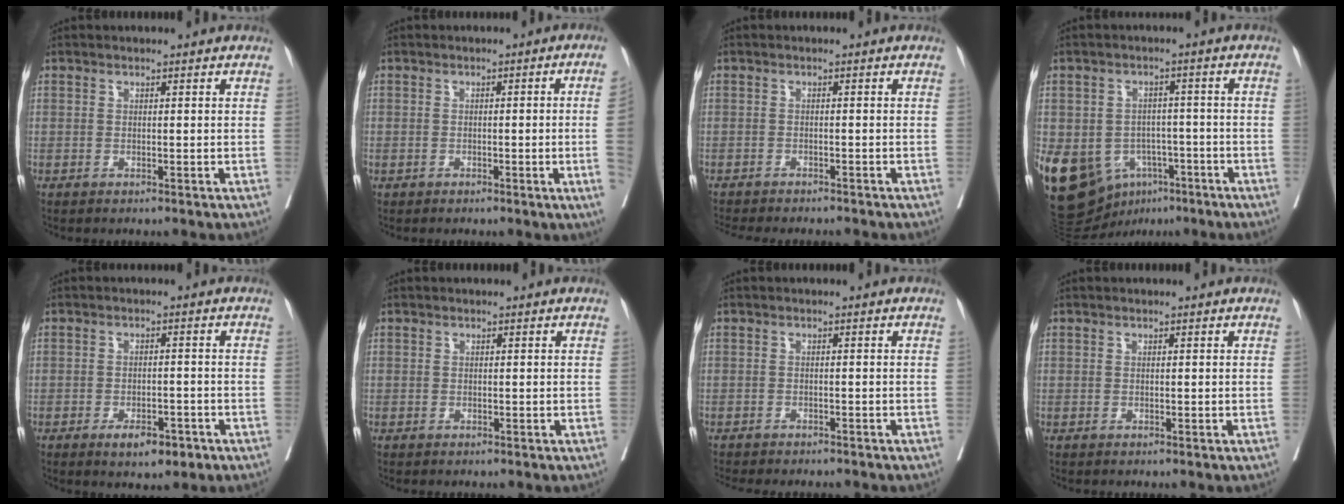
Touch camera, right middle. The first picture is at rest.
{"total": 5.3, "force": [-0.8, -1.4, 5.1], "torque": [-0.060, -0.001, -0.007]}
{"total": 8.8, "force": [-8.1, 1.5, 3.2], "torque": [-0.040, -0.007, -0.106]}
{"total": 15.9, "force": [-7.3, 11.7, 7.8], "torque": [-0.170, 0.011, -0.100]}
{"total": 4.8, "force": [-2.8, 2.0, 3.3], "torque": [-0.046, 0.001, -0.034]}
{"total": 0.0}
{"total": 7.4, "force": [-6.7, 1.4, 2.6], "torque": [-0.031, -0.004, -0.088]}
{"total": 0.0}